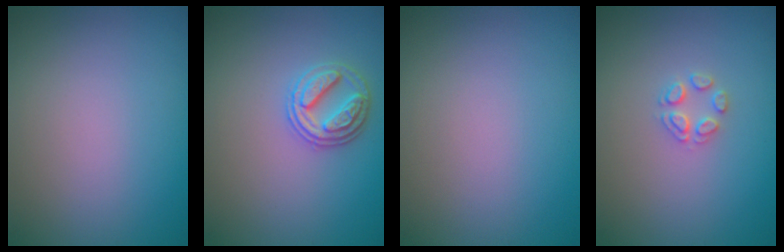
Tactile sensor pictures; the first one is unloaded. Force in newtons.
{"total": 2.9, "press": 2.8, "slide": 0.7}
{"total": 0.0}
{"total": 1.7, "press": 1.6, "slide": 0.2}